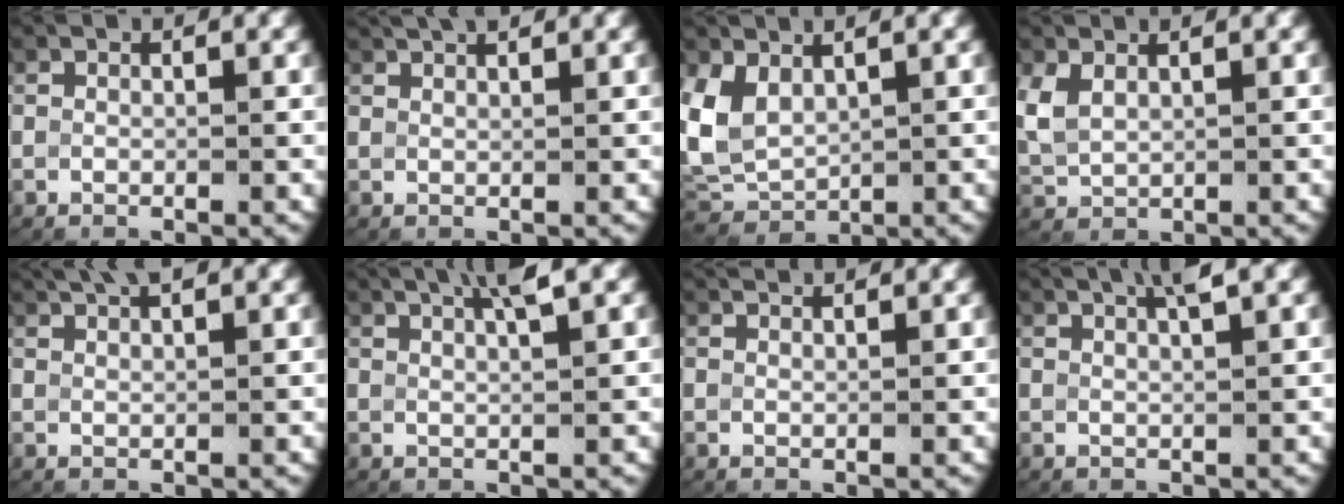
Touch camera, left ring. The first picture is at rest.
{"total": 2.1, "force": [2.0, -0.1, 0.8], "torque": [-0.012, 0.003, 0.035]}
{"total": 7.4, "force": [0.0, 6.4, 3.7], "torque": [-0.131, -0.027, 0.015]}
{"total": 3.5, "force": [0.5, 3.0, 1.9], "torque": [-0.067, -0.007, 0.021]}
{"total": 2.9, "force": [2.6, 0.2, 1.3], "torque": [-0.023, 0.006, 0.047]}
{"total": 5.0, "force": [3.6, 1.3, 3.2], "torque": [-0.051, 0.015, 0.053]}
{"total": 1.4, "force": [1.3, 0.0, 0.4], "torque": [-0.008, 0.003, 0.022]}
{"total": 3.8, "force": [2.8, 0.7, 2.5], "torque": [-0.039, 0.011, 0.043]}